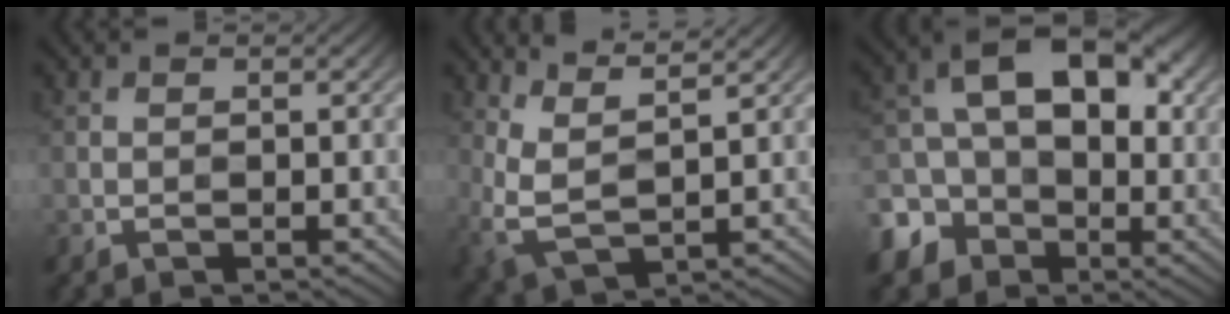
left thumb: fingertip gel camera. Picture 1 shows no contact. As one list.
[{"total": 6.4, "force": [3.7, 2.1, 4.8], "torque": [-0.120, 0.003, 0.075]}, {"total": 13.4, "force": [-2.1, 10.1, 8.4], "torque": [-0.137, -0.009, -0.045]}]